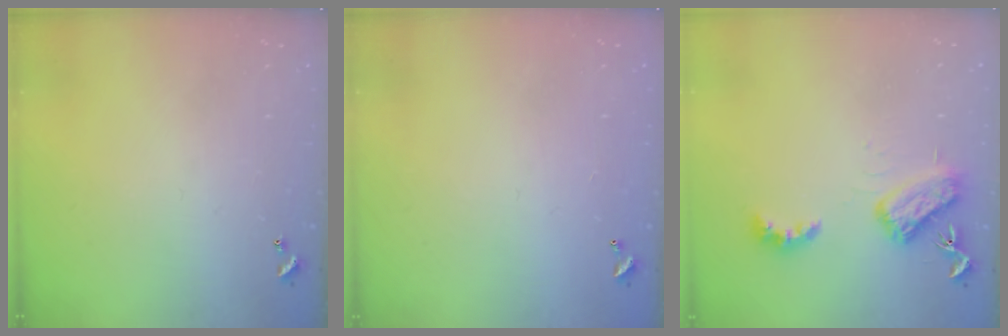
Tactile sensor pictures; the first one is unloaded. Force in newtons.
{"total": 2.9, "press": 2.9, "slide": 0.1}
{"total": 7.1, "press": 7.1, "slide": 0.4}